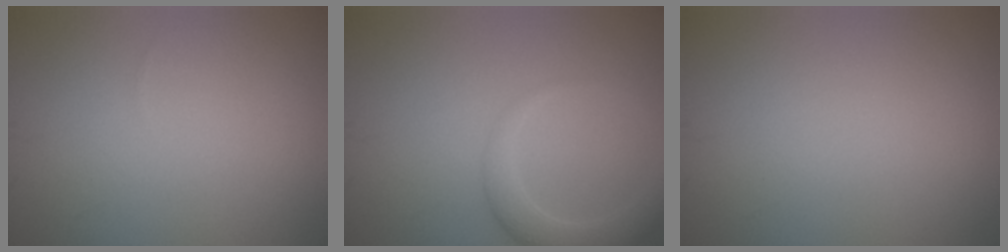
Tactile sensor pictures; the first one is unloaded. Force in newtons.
{"total": 3.2, "press": 3.2, "slide": 0.3}
{"total": 0.0}